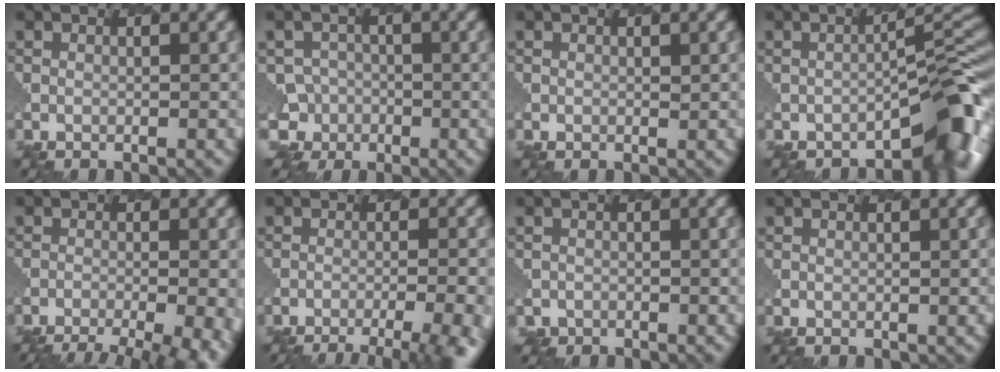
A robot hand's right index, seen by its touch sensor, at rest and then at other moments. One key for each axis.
{"total": 4.5, "fx": -2.8, "fy": 3.2, "fz": -1.5, "tx": 0.033, "ty": 0.002, "tz": -0.038}
{"total": 0.0}
{"total": 5.3, "fx": -3.6, "fy": 1.0, "fz": 3.6, "tx": -0.050, "ty": 0.015, "tz": -0.051}
{"total": 10.9, "fx": -7.7, "fy": 3.4, "fz": 7.0, "tx": -0.065, "ty": -0.006, "tz": -0.075}
{"total": 10.3, "fx": -7.5, "fy": 3.2, "fz": 6.4, "tx": -0.057, "ty": 0.001, "tz": -0.068}
{"total": 1.6, "fx": -1.1, "fy": 0.5, "fz": -1.0, "tx": 0.000, "ty": -0.003, "tz": -0.003}
{"total": 0.0}